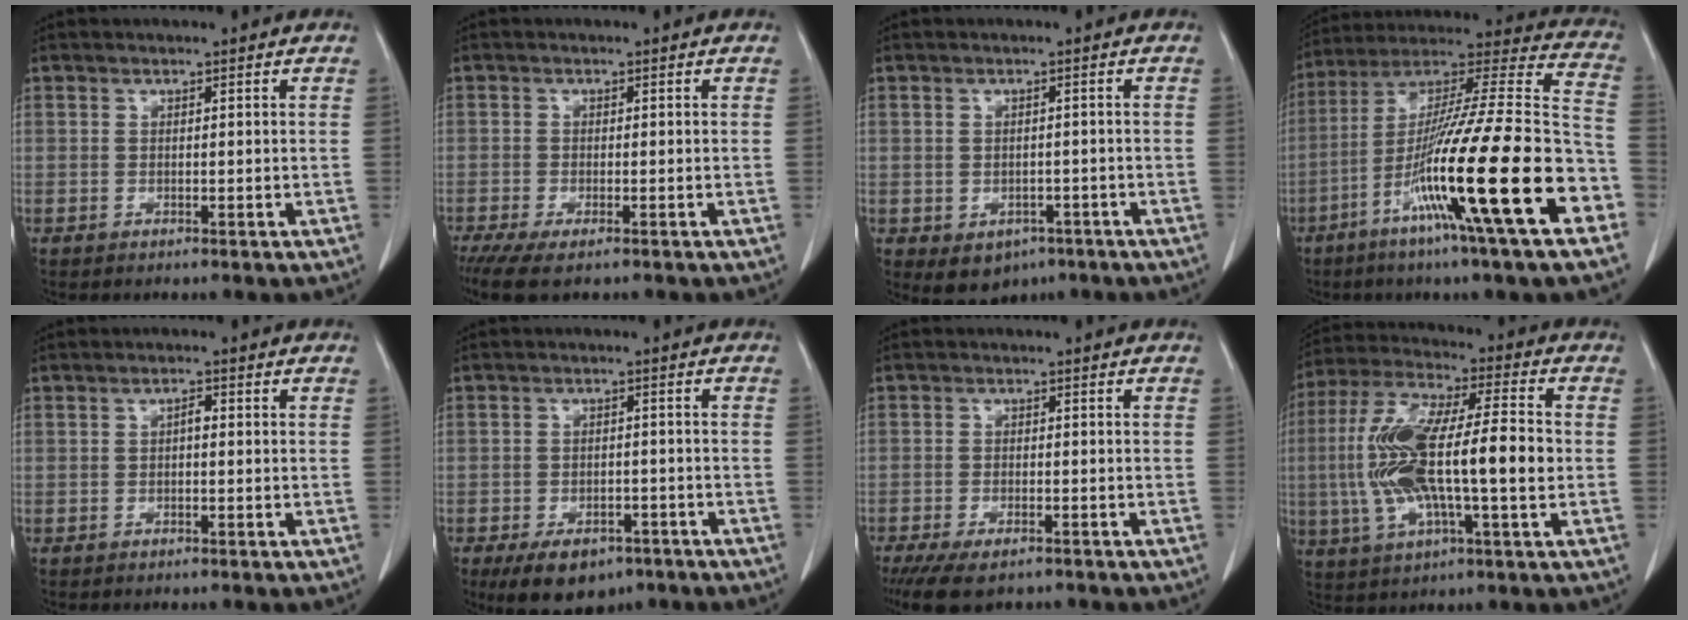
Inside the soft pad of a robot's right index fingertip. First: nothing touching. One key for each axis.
{"total": 5.7, "fx": -4.2, "fy": 1.4, "fz": 3.7, "tx": -0.061, "ty": -0.016, "tz": -0.065}
{"total": 4.9, "fx": -2.4, "fy": 3.8, "fz": 1.9, "tx": -0.021, "ty": 0.003, "tz": -0.021}
{"total": 28.8, "fx": -11.1, "fy": 0.7, "fz": 26.6, "tx": -0.406, "ty": -0.042, "tz": -0.198}
{"total": 1.1, "fx": -0.1, "fy": 0.5, "fz": 1.0, "tx": -0.017, "ty": 0.004, "tz": -0.001}
{"total": 8.7, "fx": -5.9, "fy": 4.7, "fz": 4.2, "tx": -0.063, "ty": 0.001, "tz": -0.086}
{"total": 7.3, "fx": -5.5, "fy": 2.5, "fz": 4.1, "tx": -0.058, "ty": -0.009, "tz": -0.082}
{"total": 17.6, "fx": -1.2, "fy": 3.6, "fz": 17.2, "tx": -0.346, "ty": 0.013, "tz": -0.022}